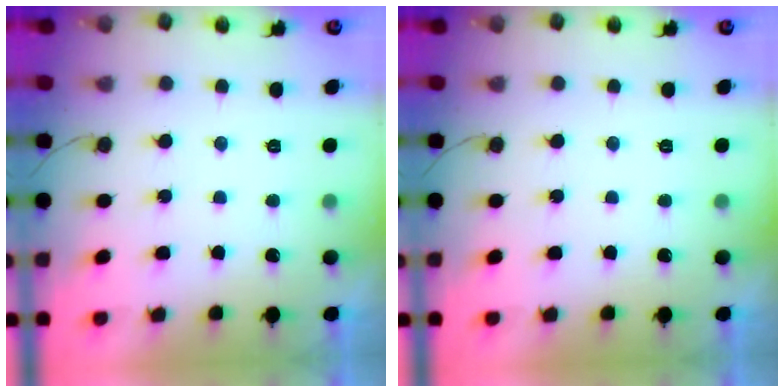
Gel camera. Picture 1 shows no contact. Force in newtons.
{"total": 0.0}